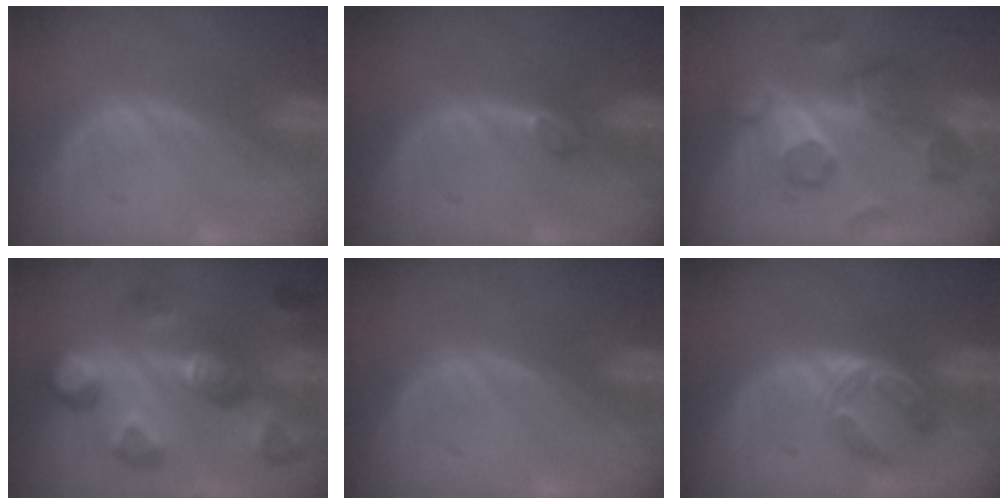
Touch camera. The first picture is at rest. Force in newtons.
{"total": 1.4, "press": 1.3, "slide": 0.3}
{"total": 8.4, "press": 8.2, "slide": 1.9}
{"total": 11.1, "press": 10.1, "slide": 4.6}
{"total": 0.0}
{"total": 5.7, "press": 4.7, "slide": 3.2}